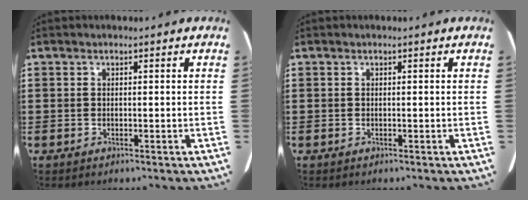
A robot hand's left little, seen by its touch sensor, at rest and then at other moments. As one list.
[{"total": 0.0}]